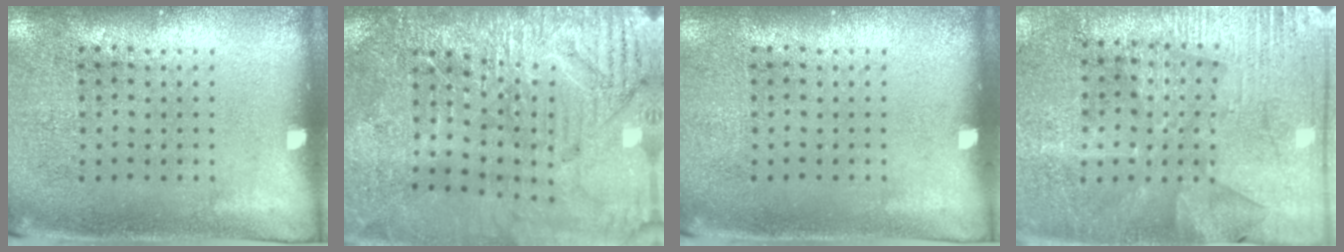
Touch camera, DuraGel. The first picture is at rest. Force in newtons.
{"total": 3.6, "press": 3.6, "slide": 0.5}
{"total": 0.0}
{"total": 2.8, "press": 2.7, "slide": 0.6}